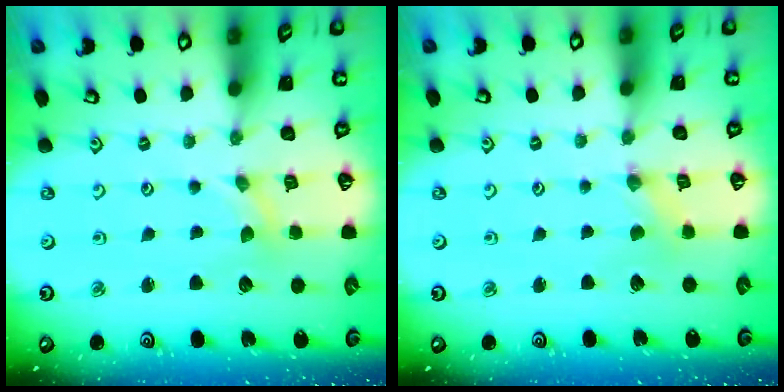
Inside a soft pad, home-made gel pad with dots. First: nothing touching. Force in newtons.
{"total": 0.0}